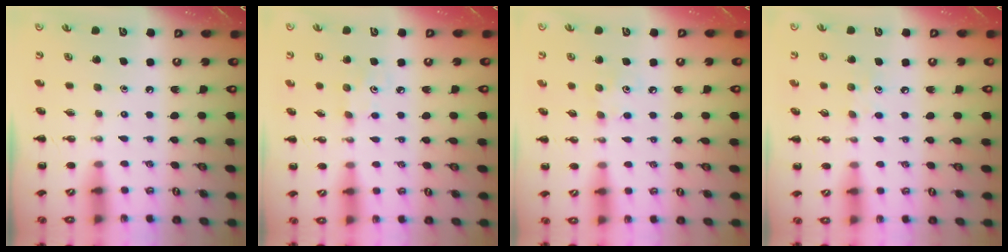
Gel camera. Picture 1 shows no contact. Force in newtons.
{"total": 2.5, "press": 2.4, "slide": 0.7}
{"total": 4.3, "press": 4.2, "slide": 0.9}
{"total": 6.2, "press": 6.0, "slide": 1.7}